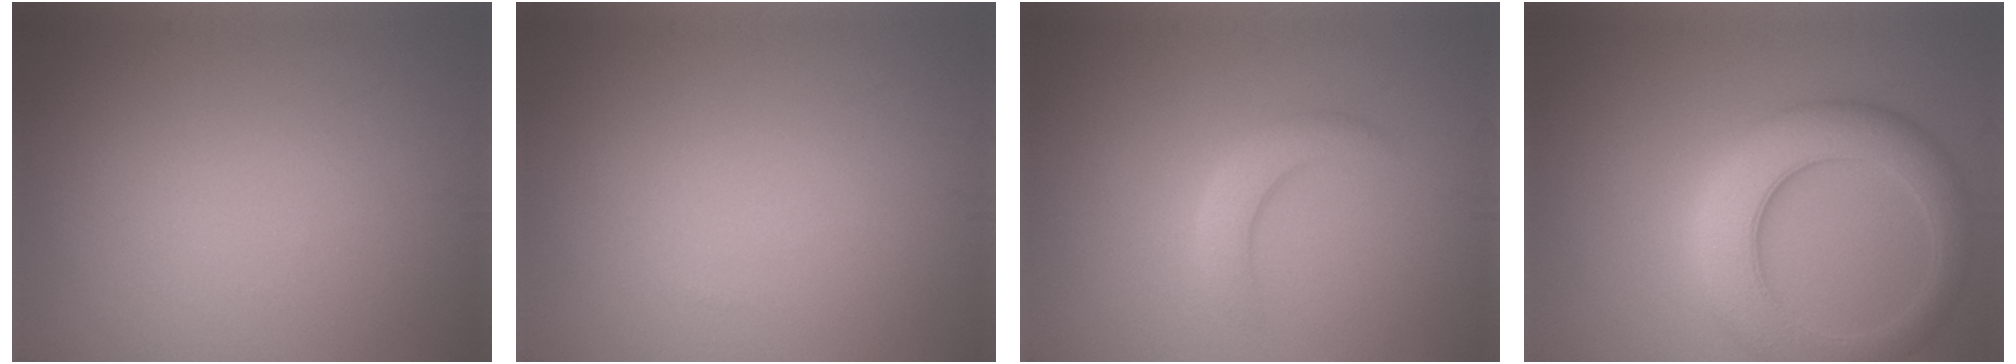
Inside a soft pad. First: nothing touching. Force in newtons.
{"total": 0.0}
{"total": 2.5, "press": 2.5, "slide": 0.2}
{"total": 7.8, "press": 7.7, "slide": 0.4}